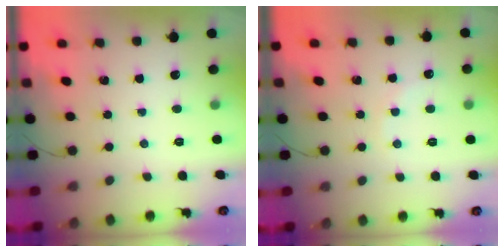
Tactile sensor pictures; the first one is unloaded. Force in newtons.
{"total": 3.9, "press": 3.7, "slide": 1.1}